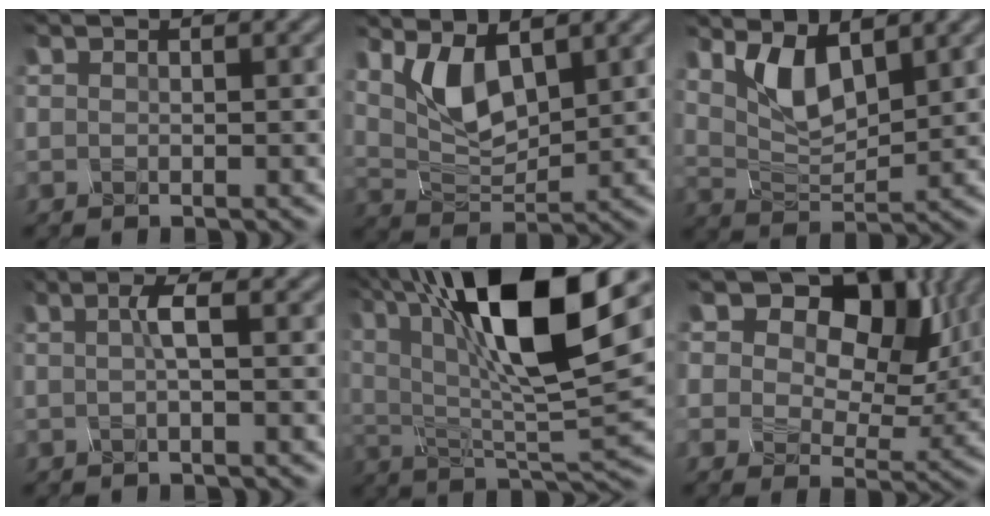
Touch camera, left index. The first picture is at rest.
{"total": 5.1, "force": [1.8, 2.4, 4.1], "torque": [-0.083, -0.010, 0.037]}
{"total": 4.6, "force": [1.9, 2.1, 3.6], "torque": [-0.075, -0.012, 0.038]}
{"total": 1.4, "force": [-0.4, 0.2, 1.4], "torque": [-0.025, 0.001, -0.010]}
{"total": 14.6, "force": [6.1, 4.7, 12.4], "torque": [-0.209, 0.012, 0.097]}
{"total": 12.8, "force": [5.4, 8.5, 8.0], "torque": [-0.116, 0.027, 0.065]}